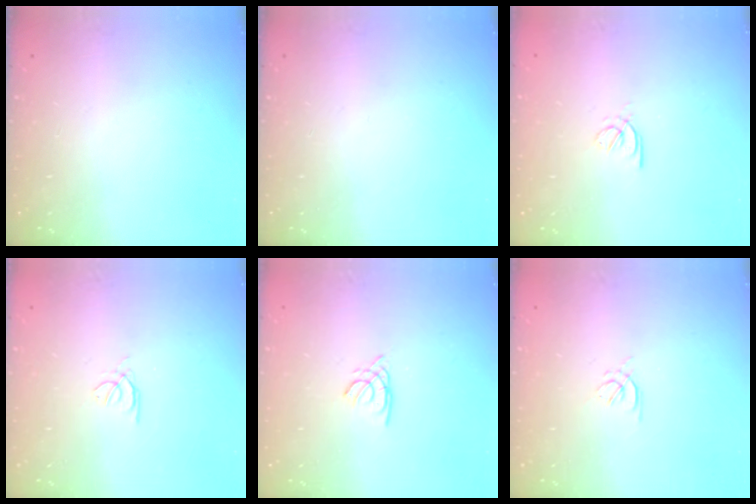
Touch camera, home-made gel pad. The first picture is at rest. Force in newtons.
{"total": 0.0}
{"total": 2.9, "press": 2.8, "slide": 0.8}
{"total": 0.6, "press": 0.4, "slide": 0.3}
{"total": 1.6, "press": 1.5, "slide": 0.4}
{"total": 1.5, "press": 1.4, "slide": 0.6}